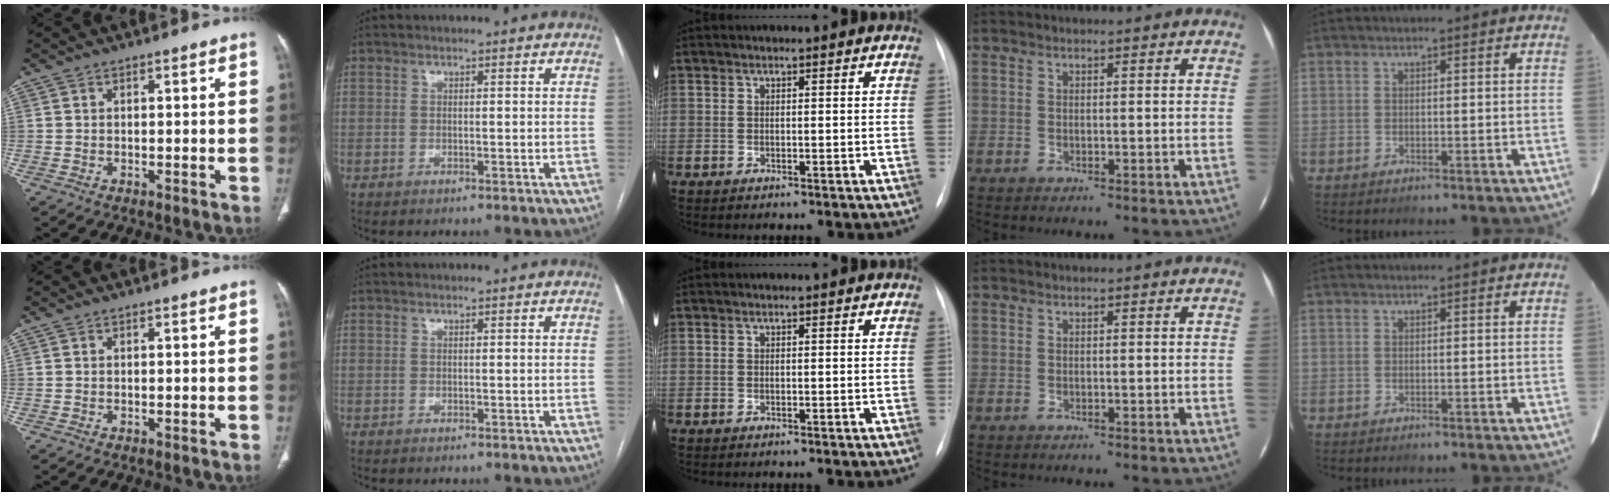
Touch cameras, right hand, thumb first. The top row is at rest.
{}